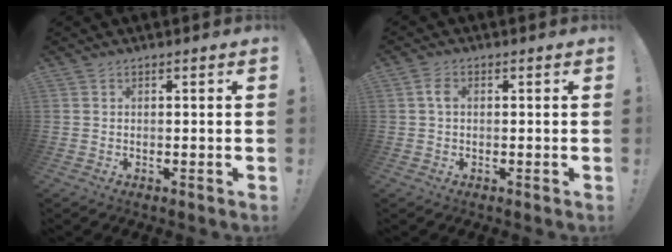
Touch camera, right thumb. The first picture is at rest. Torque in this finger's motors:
{"motor_torque": [-0.06, 0.21, 0.58, -0.59, 0.03]}